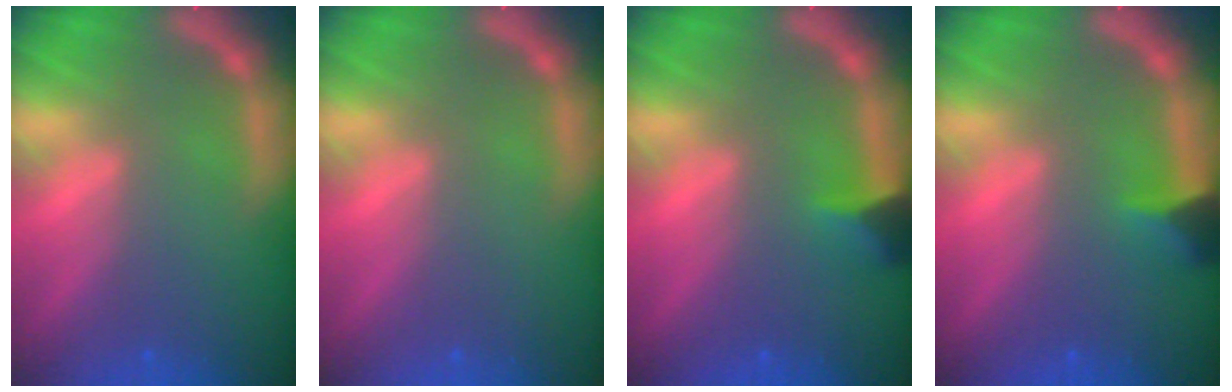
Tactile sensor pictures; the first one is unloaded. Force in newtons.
{"total": 0.0}
{"total": 2.4}
{"total": 2.4}